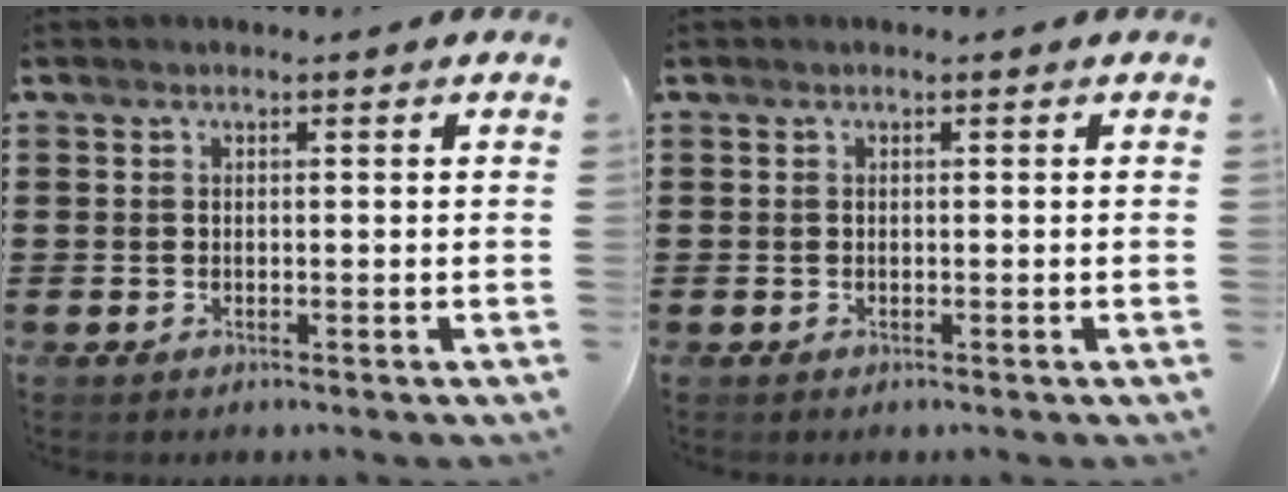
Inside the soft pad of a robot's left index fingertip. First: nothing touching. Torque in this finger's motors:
{"motor_torque": [-0.01, 0.02, 0.01, -0.01]}